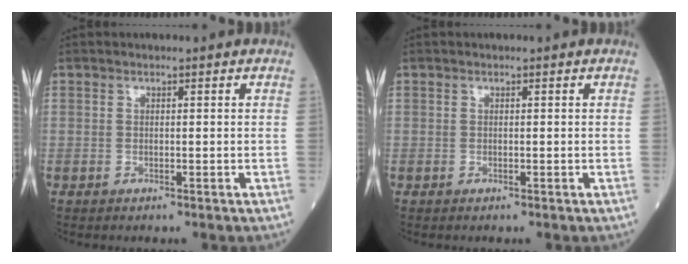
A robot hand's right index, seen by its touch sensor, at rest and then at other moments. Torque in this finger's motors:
{"motor_torque": [0.00, 0.00, -0.01, 0.00]}